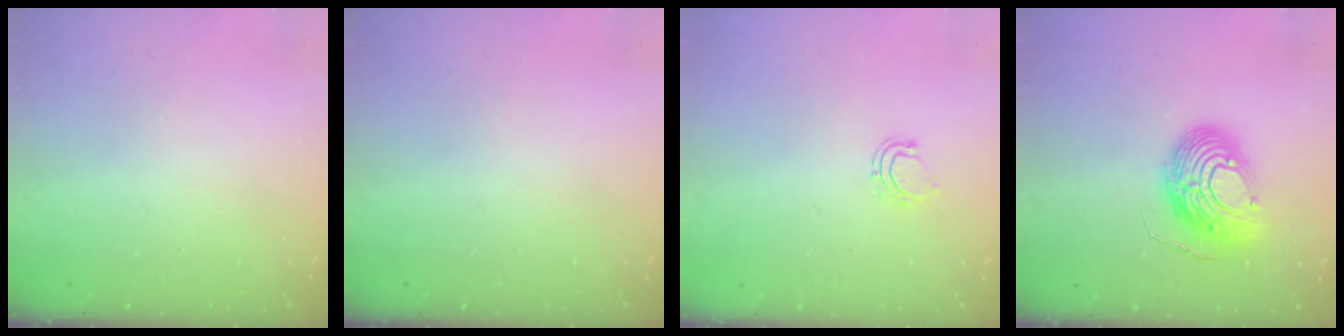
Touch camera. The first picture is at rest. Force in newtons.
{"total": 0.0}
{"total": 5.0, "press": 4.9, "slide": 0.7}
{"total": 12.8, "press": 12.7, "slide": 1.3}